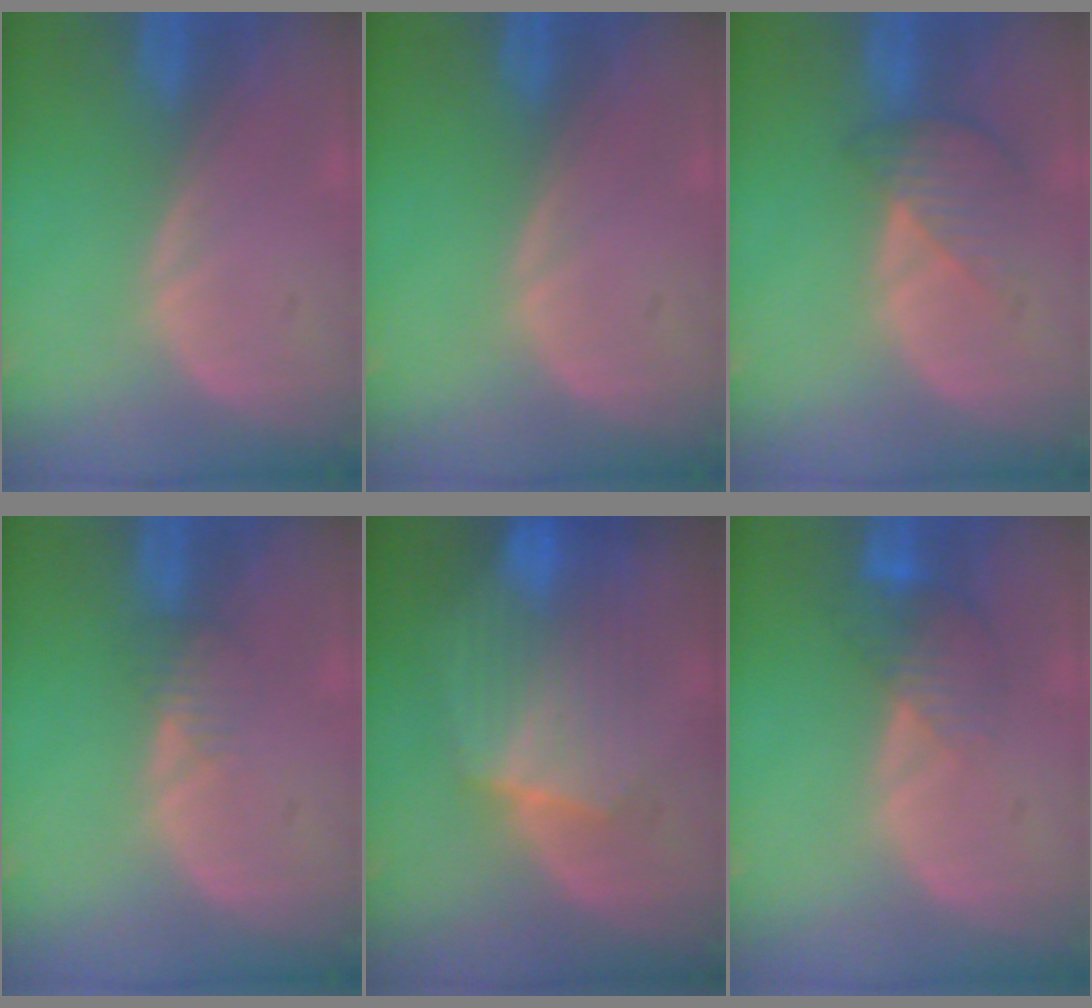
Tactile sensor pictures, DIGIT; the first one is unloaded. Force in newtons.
{"total": 0.0}
{"total": 4.2, "press": 3.8, "slide": 1.8}
{"total": 1.6, "press": 1.6, "slide": 0.2}
{"total": 8.2, "press": 8.1, "slide": 1.3}
{"total": 4.4, "press": 3.7, "slide": 2.3}